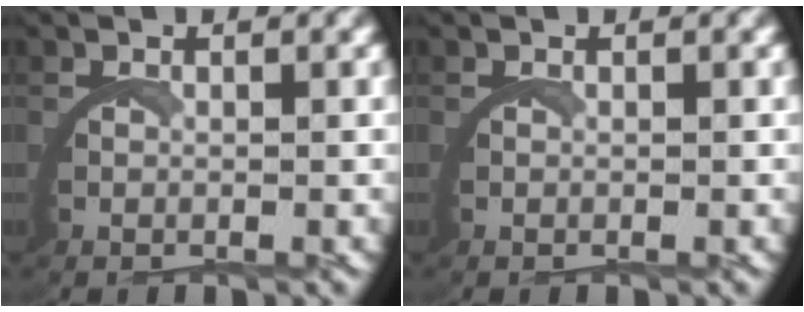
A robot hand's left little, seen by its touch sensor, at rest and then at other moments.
{"total": 0.0}